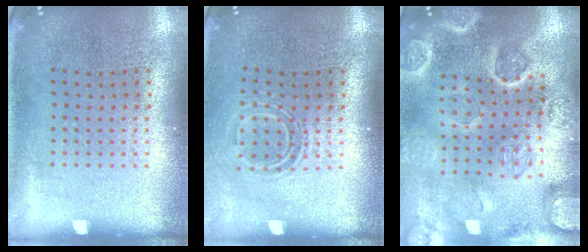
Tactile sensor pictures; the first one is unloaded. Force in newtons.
{"total": 1.5, "press": 1.1, "slide": 1.0}
{"total": 4.7, "press": 4.2, "slide": 2.1}